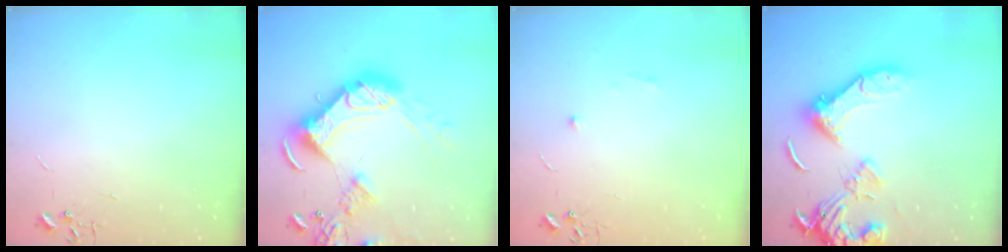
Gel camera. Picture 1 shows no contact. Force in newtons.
{"total": 23.5, "press": 23.3, "slide": 3.0}
{"total": 5.2, "press": 4.9, "slide": 1.9}
{"total": 17.6, "press": 17.6, "slide": 1.5}